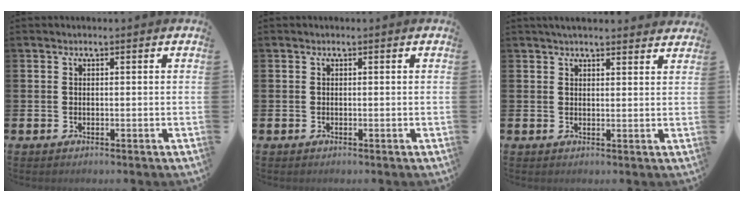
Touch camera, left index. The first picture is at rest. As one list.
[{"total": 0.0}, {"total": 3.2, "force": [3.1, 0.5, 0.7], "torque": [-0.016, -0.011, 0.056]}]